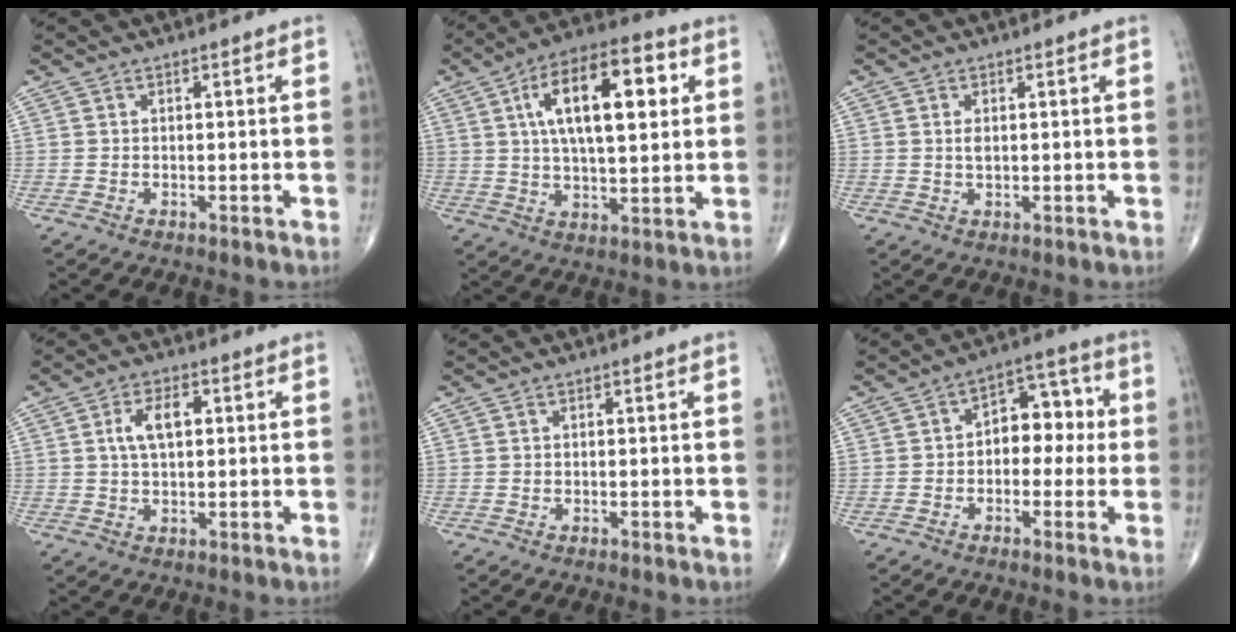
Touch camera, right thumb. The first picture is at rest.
{"total": 18.0, "force": [5.0, 7.6, 15.5], "torque": [-0.239, 0.007, 0.077]}
{"total": 1.7, "force": [0.4, 0.9, 1.4], "torque": [-0.026, -0.003, 0.009]}
{"total": 6.2, "force": [1.3, 3.2, 5.1], "torque": [-0.096, 0.009, 0.021]}
{"total": 0.0}
{"total": 9.0, "force": [-0.1, 6.1, 6.7], "torque": [-0.051, 0.034, -0.013]}